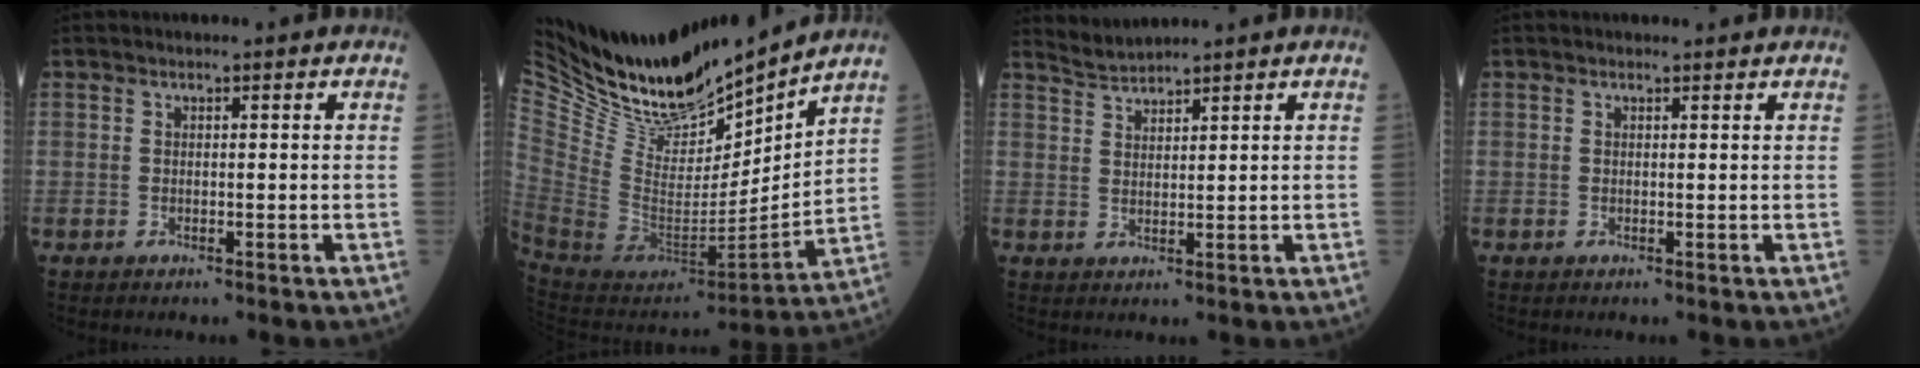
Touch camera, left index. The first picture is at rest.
{"total": 23.6, "force": [21.8, 4.3, 8.0], "torque": [-0.166, -0.057, 0.383]}
{"total": 2.7, "force": [2.6, -0.7, -0.5], "torque": [0.002, 0.001, 0.060]}
{"total": 2.5, "force": [2.4, 0.2, 0.6], "torque": [-0.008, 0.013, 0.027]}